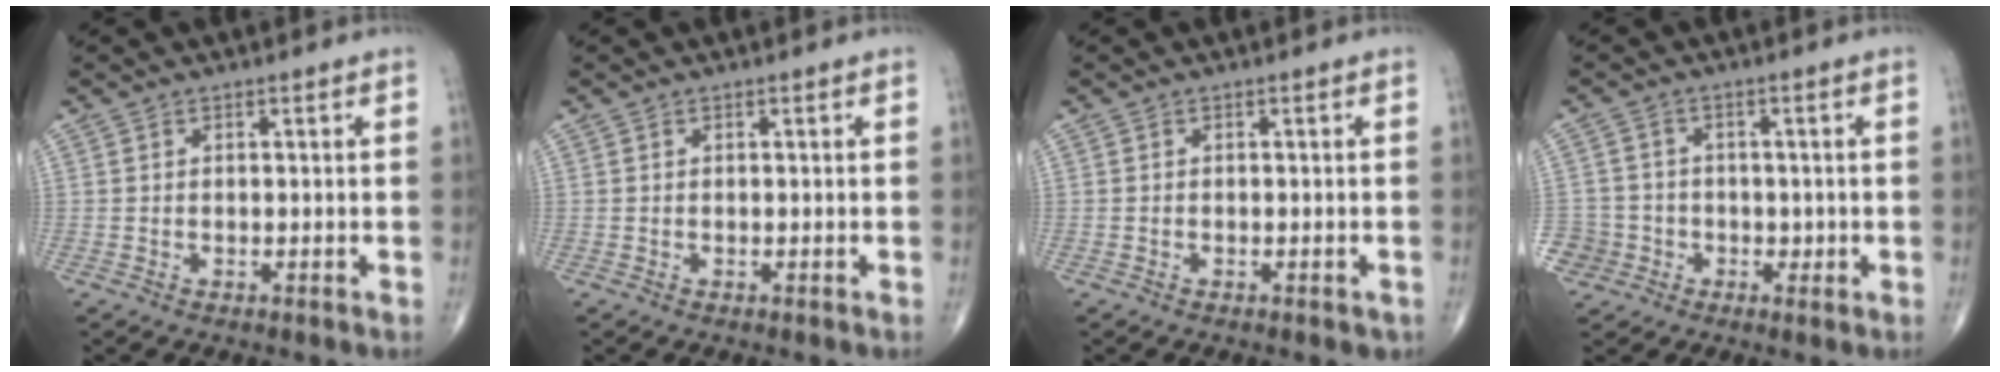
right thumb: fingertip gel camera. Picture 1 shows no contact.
{"total": 0.0}
{"total": 1.1, "force": [-0.6, 0.6, 0.8], "torque": [-0.008, 0.000, -0.007]}
{"total": 6.4, "force": [-1.6, 6.1, 0.6], "torque": [0.010, 0.021, -0.026]}